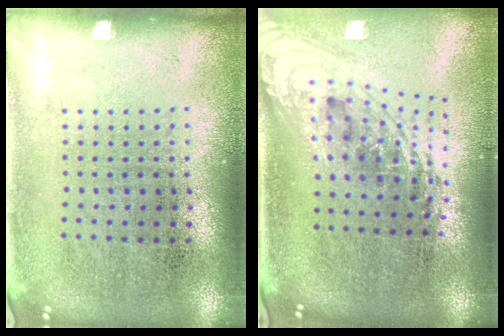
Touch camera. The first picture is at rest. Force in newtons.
{"total": 2.2, "press": 1.6, "slide": 1.6}